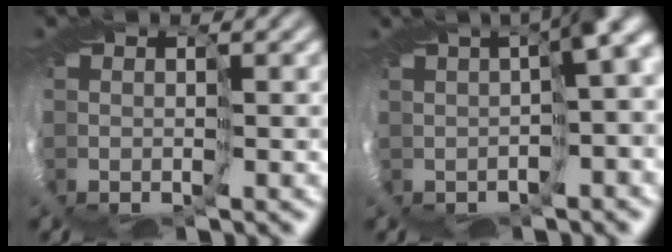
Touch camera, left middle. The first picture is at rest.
{"total": 9.1, "force": [1.0, 3.9, 8.2], "torque": [-0.089, 0.012, 0.019]}